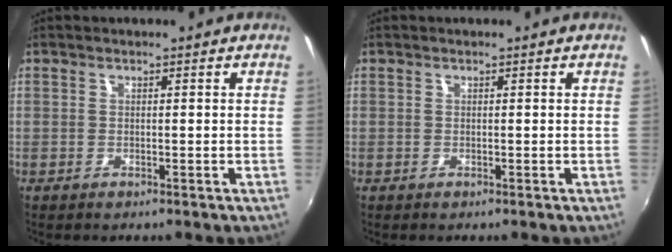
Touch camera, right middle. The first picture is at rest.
{"total": 0.0}